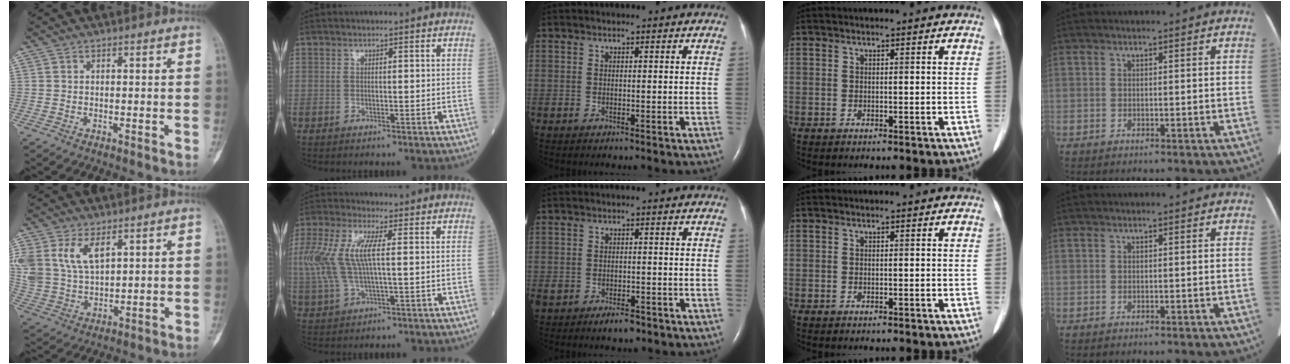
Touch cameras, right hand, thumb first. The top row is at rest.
{"thumb": {"total": 11.6, "force": [5.3, 6.7, 7.9], "torque": [-0.160, -0.010, 0.121]}, "index": {"total": 9.6, "force": [1.2, 3.0, 9.1], "torque": [-0.226, 0.015, 0.023]}, "middle": {"total": 4.4, "force": [-3.1, 2.2, 2.3], "torque": [-0.044, -0.002, -0.046]}}